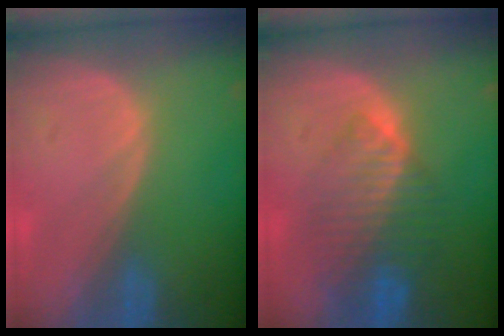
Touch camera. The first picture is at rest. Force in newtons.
{"total": 8.0, "press": 7.2, "slide": 3.3}